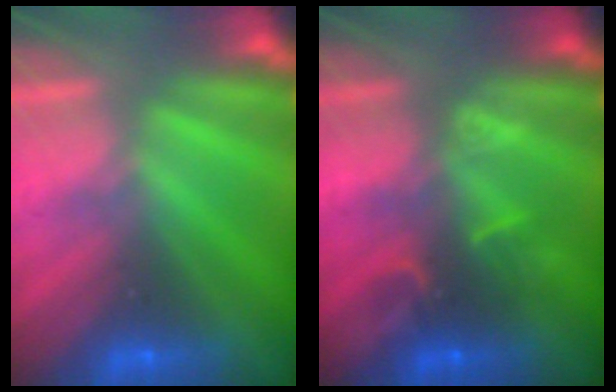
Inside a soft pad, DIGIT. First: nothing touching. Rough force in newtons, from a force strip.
{"total": 4.4}